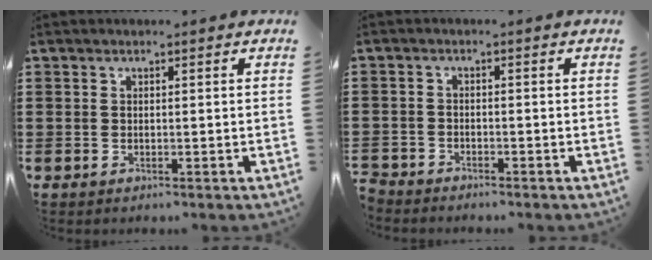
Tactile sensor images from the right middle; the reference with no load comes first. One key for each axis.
{"total": 2.2, "fx": -2.2, "fy": 0.3, "fz": -0.2, "tx": -0.009, "ty": -0.002, "tz": -0.051}